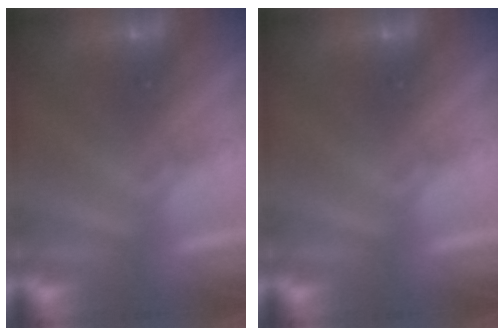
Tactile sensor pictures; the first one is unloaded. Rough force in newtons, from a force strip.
{"total": 0.0}